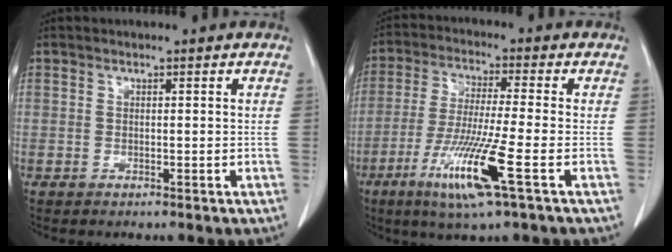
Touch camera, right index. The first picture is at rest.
{"total": 11.5, "force": [-5.0, -0.5, 10.3], "torque": [-0.210, -0.028, -0.096]}